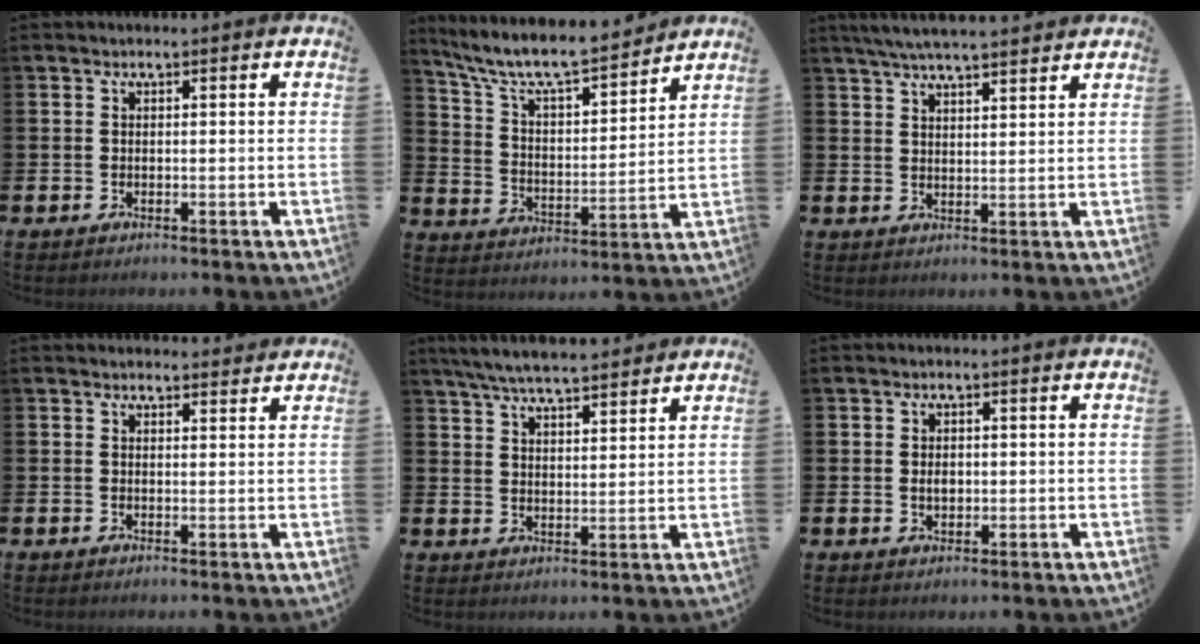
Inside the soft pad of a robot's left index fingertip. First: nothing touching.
{"total": 8.9, "force": [8.2, 1.5, 3.1], "torque": [-0.102, -0.055, 0.141]}
{"total": 5.0, "force": [4.8, 0.3, 1.5], "torque": [-0.043, -0.014, 0.087]}
{"total": 1.6, "force": [1.5, 0.3, -0.1], "torque": [0.005, -0.005, 0.027]}
{"total": 6.3, "force": [6.0, 0.7, 1.7], "torque": [-0.048, -0.024, 0.110]}
{"total": 1.6, "force": [0.1, 1.1, 1.2], "torque": [-0.009, 0.001, -0.003]}